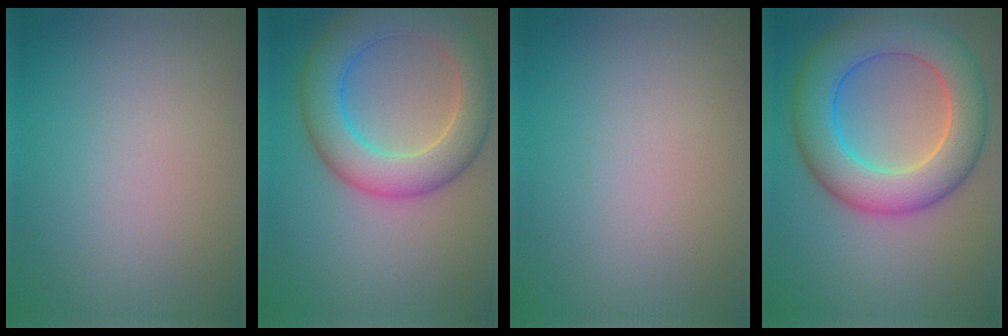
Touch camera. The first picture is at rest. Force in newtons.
{"total": 7.4, "press": 7.4, "slide": 0.2}
{"total": 0.0}
{"total": 9.3, "press": 9.3, "slide": 0.4}